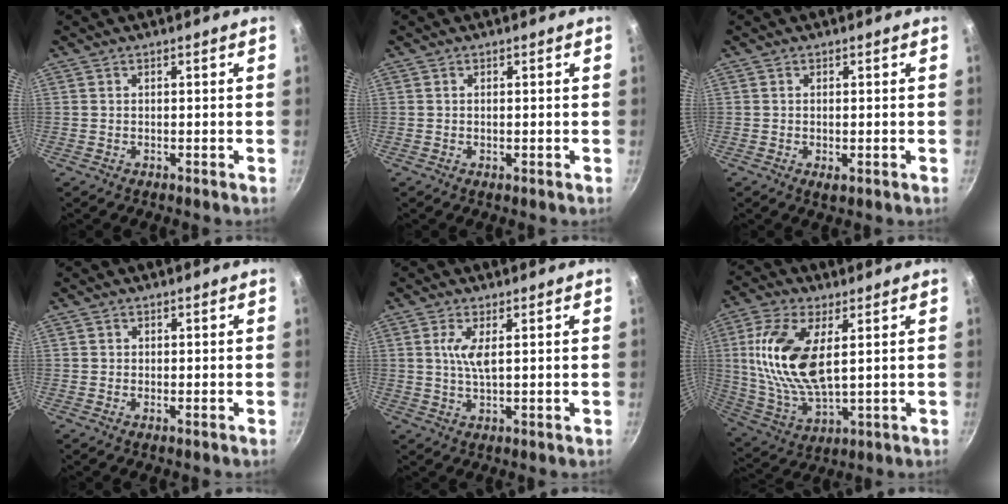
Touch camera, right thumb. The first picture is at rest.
{"total": 0.6, "force": [-0.1, 0.2, 0.6], "torque": [-0.011, -0.001, -0.002]}
{"total": 1.7, "force": [-0.5, 0.7, 1.5], "torque": [-0.028, -0.005, -0.007]}
{"total": 0.6, "force": [0.1, 0.6, 0.3], "torque": [-0.004, -0.002, -0.002]}
{"total": 4.4, "force": [1.2, 1.1, 4.1], "torque": [-0.085, -0.008, 0.024]}
{"total": 16.4, "force": [3.6, 7.8, 14.0], "torque": [-0.279, -0.013, 0.073]}